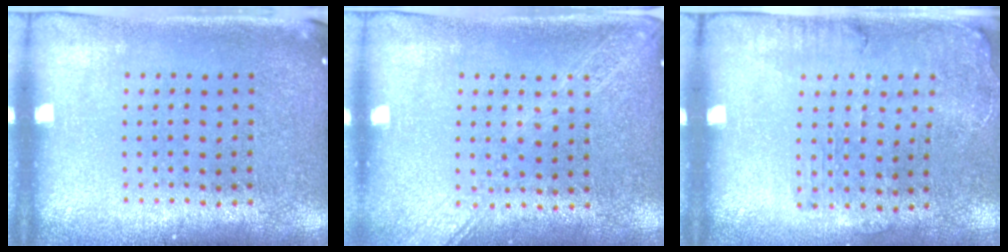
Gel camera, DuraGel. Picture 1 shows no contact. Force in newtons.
{"total": 1.6, "press": 1.5, "slide": 0.6}
{"total": 1.3, "press": 1.2, "slide": 0.5}